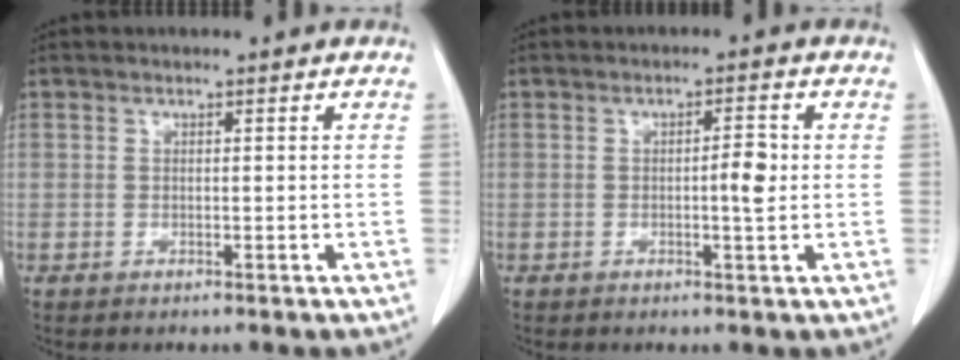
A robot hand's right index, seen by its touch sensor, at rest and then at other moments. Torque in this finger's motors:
{"motor_torque": [0.10, 0.06, 0.09, 0.02]}